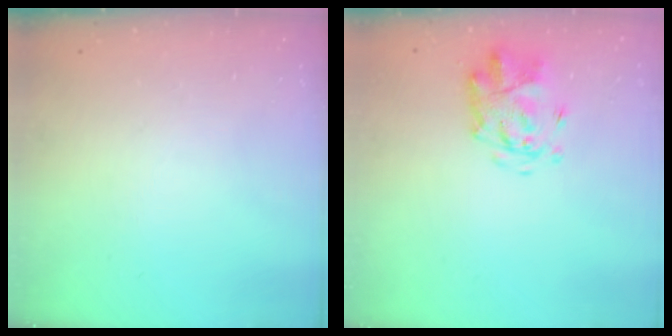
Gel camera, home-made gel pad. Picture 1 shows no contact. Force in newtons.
{"total": 4.4, "press": 4.4, "slide": 0.6}